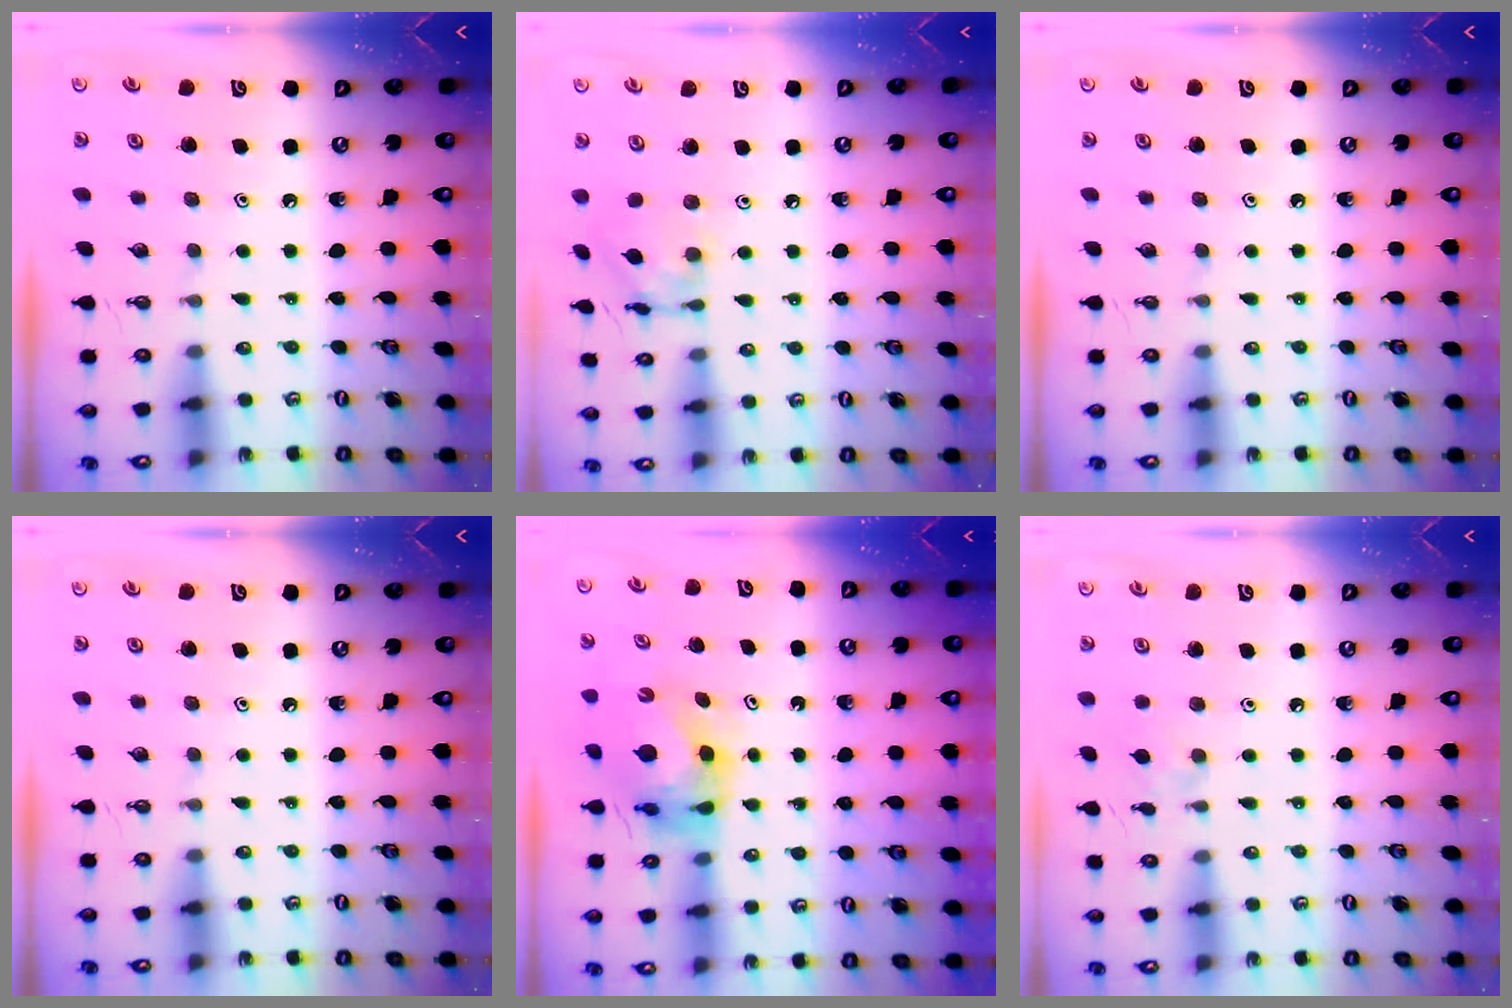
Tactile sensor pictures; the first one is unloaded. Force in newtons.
{"total": 9.7, "press": 9.6, "slide": 0.7}
{"total": 0.0}
{"total": 0.0}
{"total": 6.7, "press": 6.7, "slide": 0.7}
{"total": 4.1, "press": 4.0, "slide": 0.6}